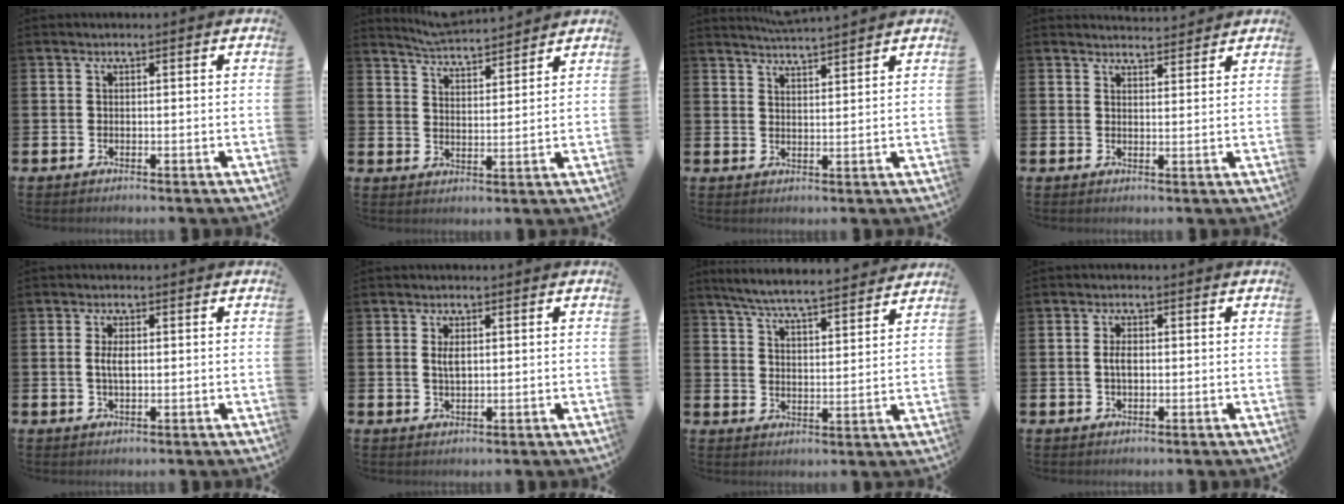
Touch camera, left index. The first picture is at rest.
{"total": 4.9, "force": [4.9, -0.1, 0.1], "torque": [-0.020, -0.035, 0.088]}
{"total": 4.0, "force": [3.9, -0.4, 0.1], "torque": [-0.007, -0.022, 0.070]}
{"total": 3.1, "force": [3.1, 0.3, -0.2], "torque": [0.011, -0.022, 0.053]}
{"total": 2.7, "force": [0.3, 1.2, 2.4], "torque": [-0.040, 0.003, 0.001]}
{"total": 2.0, "force": [0.7, 0.9, 1.7], "torque": [-0.027, 0.000, 0.008]}
{"total": 6.6, "force": [6.3, 0.2, 1.8], "torque": [-0.060, -0.040, 0.111]}
{"total": 2.2, "force": [0.1, 1.1, 1.9], "torque": [-0.038, 0.005, 0.001]}